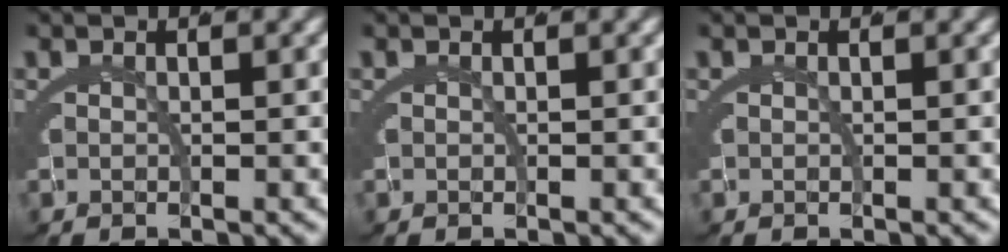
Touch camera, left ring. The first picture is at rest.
{"total": 0.0}
{"total": 0.0}